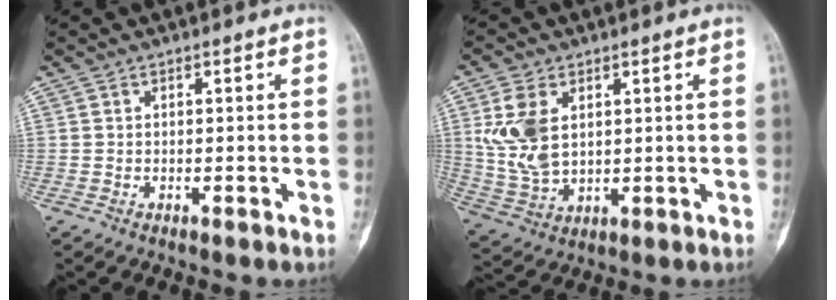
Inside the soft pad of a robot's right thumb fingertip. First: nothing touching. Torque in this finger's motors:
{"motor_torque": [0.44, 1.84, 0.88, 0.42, 0.09]}